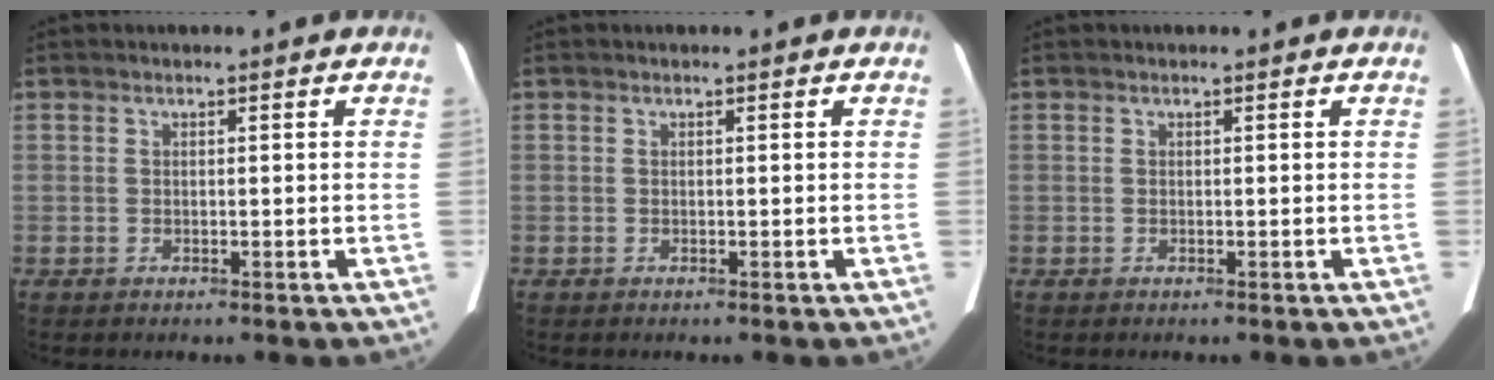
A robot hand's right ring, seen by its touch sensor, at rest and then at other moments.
{"total": 0.0}
{"total": 0.0}